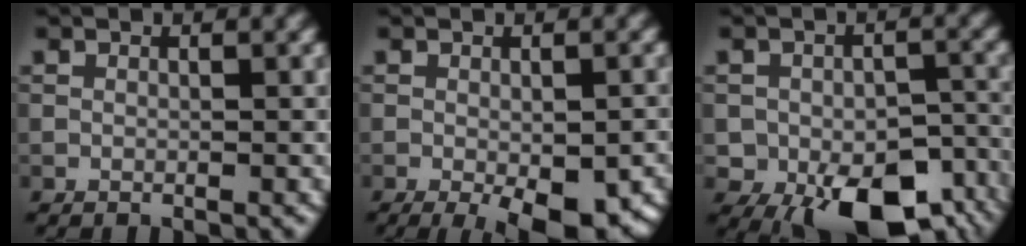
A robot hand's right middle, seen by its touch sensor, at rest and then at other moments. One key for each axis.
{"total": 6.5, "fx": -3.0, "fy": 2.1, "fz": 5.4, "tx": -0.069, "ty": -0.015, "tz": -0.030}
{"total": 12.9, "fx": -7.1, "fy": 7.0, "fz": 8.1, "tx": -0.116, "ty": -0.041, "tz": -0.086}